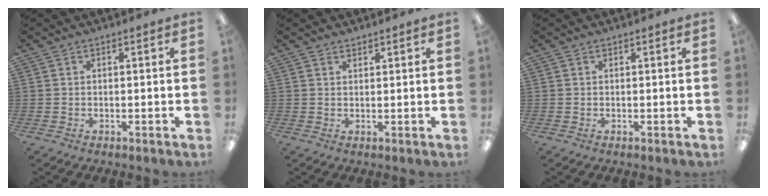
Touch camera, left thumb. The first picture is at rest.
{"total": 1.1, "force": [1.1, 0.2, 0.0], "torque": [-0.001, -0.002, 0.022]}
{"total": 0.0}